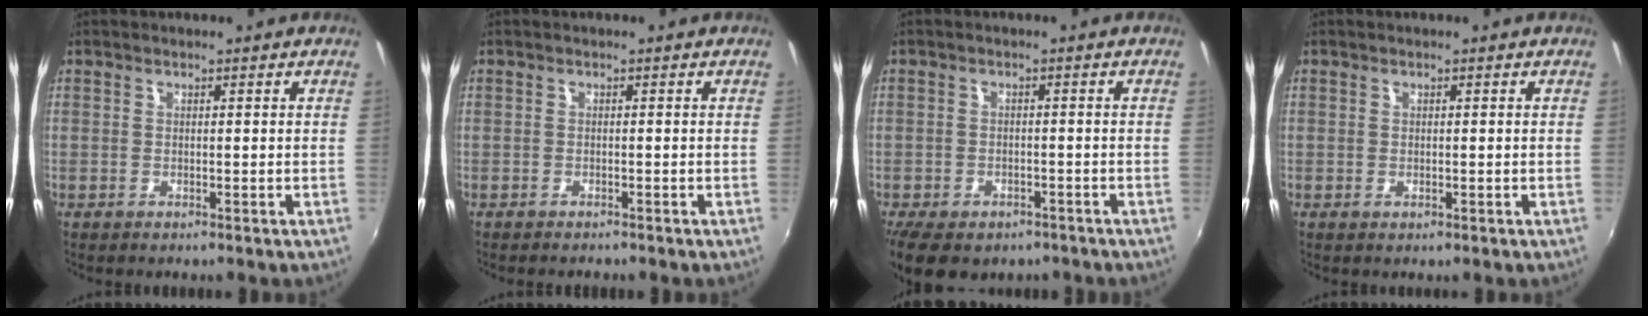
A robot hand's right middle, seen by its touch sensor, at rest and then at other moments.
{"total": 1.6, "force": [-1.5, 0.3, 0.4], "torque": [-0.014, -0.009, -0.024]}
{"total": 10.0, "force": [-6.7, 5.5, 5.0], "torque": [-0.114, -0.022, -0.098]}
{"total": 0.0}